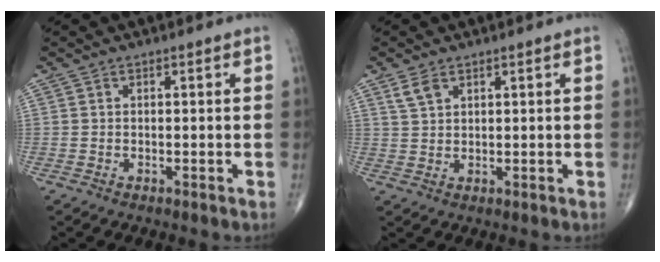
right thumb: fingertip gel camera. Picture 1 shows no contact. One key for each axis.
{"total": 2.8, "fx": 1.9, "fy": 1.5, "fz": 1.6, "tx": -0.031, "ty": -0.003, "tz": 0.045}